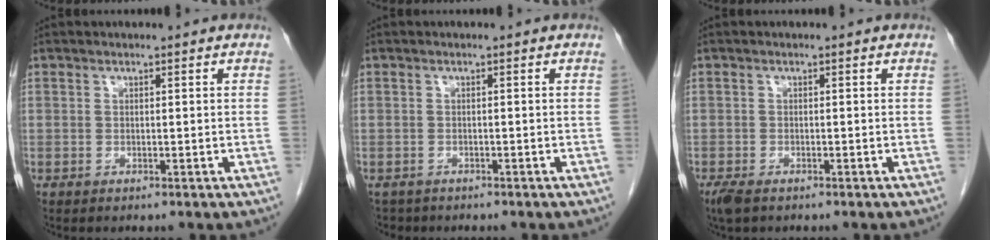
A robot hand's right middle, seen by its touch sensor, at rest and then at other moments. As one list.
[{"total": 2.0, "force": [-1.8, 1.0, -0.1], "torque": [-0.004, -0.001, -0.029]}, {"total": 2.8, "force": [-1.9, 1.1, 1.7], "torque": [-0.040, -0.009, -0.032]}]